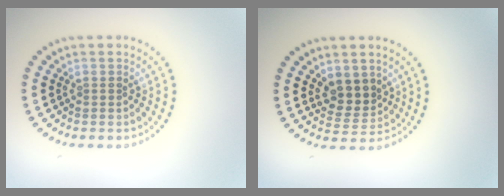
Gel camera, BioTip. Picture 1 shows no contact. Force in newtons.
{"total": 2.9, "press": 2.6, "slide": 1.3}